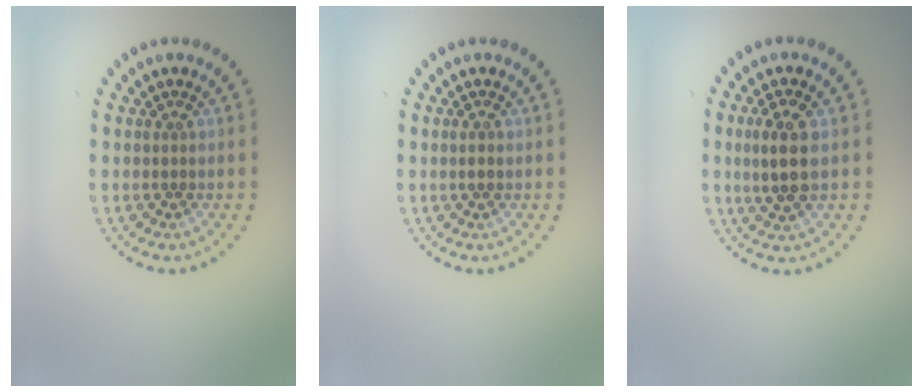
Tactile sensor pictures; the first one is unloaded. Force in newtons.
{"total": 1.4, "press": 1.4, "slide": 0.1}
{"total": 3.3, "press": 3.2, "slide": 1.0}